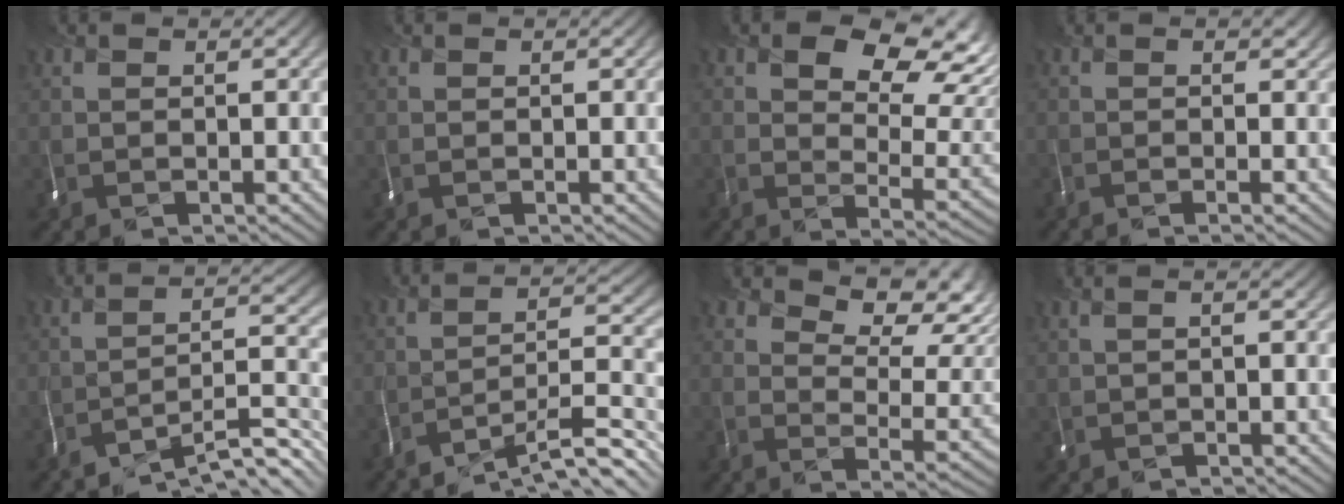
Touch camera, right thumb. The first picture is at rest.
{"total": 0.0}
{"total": 12.1, "force": [5.8, 6.1, 8.7], "torque": [-0.118, -0.005, 0.089]}
{"total": 0.9, "force": [-0.6, -0.6, 0.3], "torque": [0.005, -0.001, -0.018]}
{"total": 8.2, "force": [-7.1, 0.3, 4.2], "torque": [-0.050, 0.006, -0.123]}
{"total": 10.6, "force": [-8.9, 0.5, 5.7], "torque": [-0.079, 0.010, -0.149]}
{"total": 8.8, "force": [6.1, 3.6, 5.3], "torque": [-0.078, -0.008, 0.085]}
{"total": 0.7, "force": [-0.3, -0.6, 0.1], "torque": [0.011, 0.001, -0.014]}